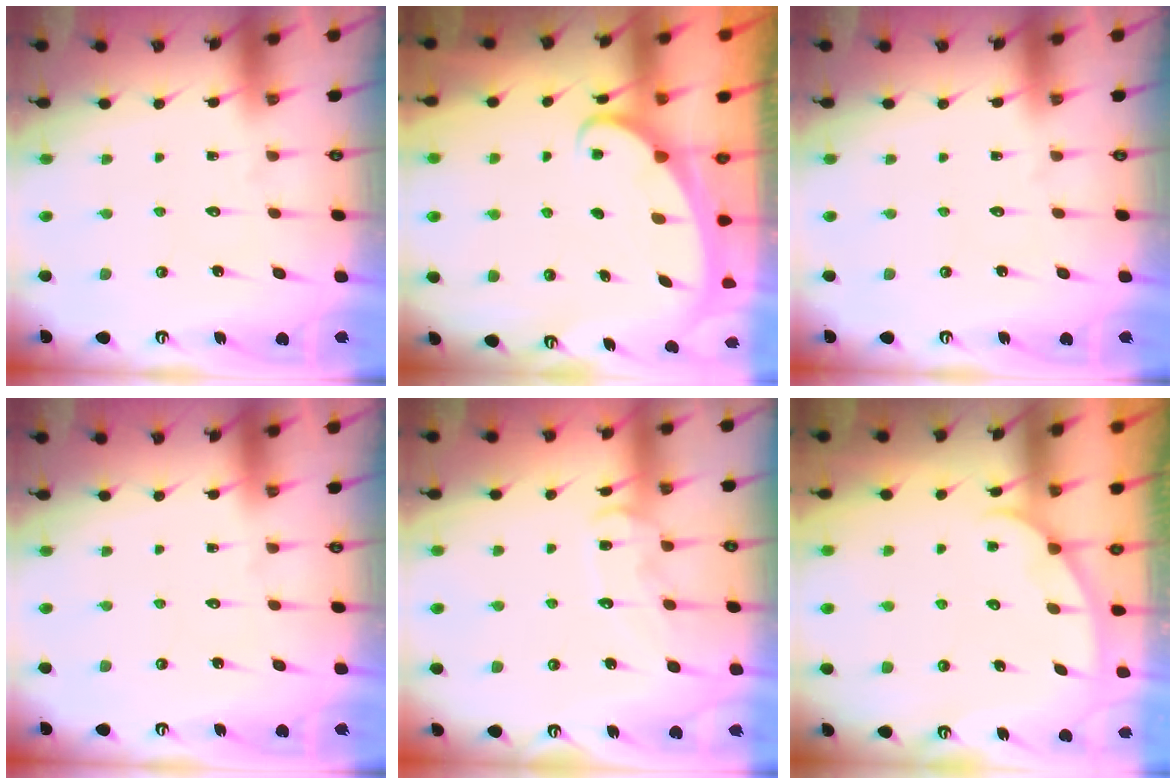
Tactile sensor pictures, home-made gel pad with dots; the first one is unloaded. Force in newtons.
{"total": 2.4, "press": 2.4, "slide": 0.3}
{"total": 0.0}
{"total": 0.0}
{"total": 10.9, "press": 10.9, "slide": 0.8}
{"total": 1.5, "press": 1.4, "slide": 0.2}